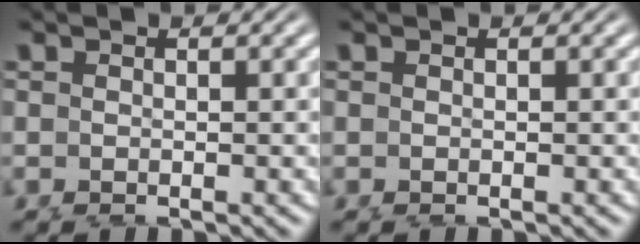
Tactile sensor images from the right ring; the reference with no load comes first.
{"total": 0.0}